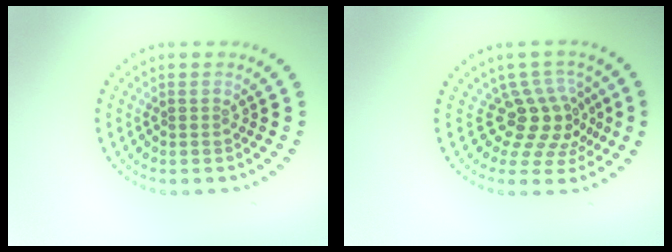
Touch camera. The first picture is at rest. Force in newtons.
{"total": 4.3, "press": 3.0, "slide": 3.1}